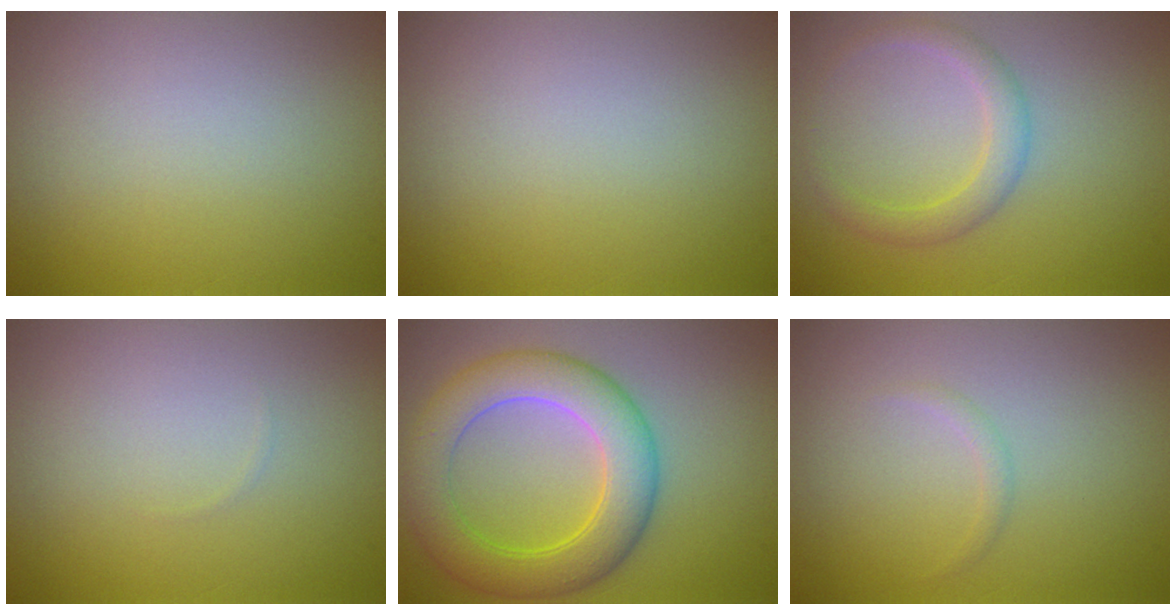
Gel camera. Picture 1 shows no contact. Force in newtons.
{"total": 0.0}
{"total": 2.3, "press": 2.2, "slide": 0.1}
{"total": 0.0}
{"total": 6.9, "press": 6.9, "slide": 0.3}
{"total": 0.7, "press": 0.7, "slide": 0.0}